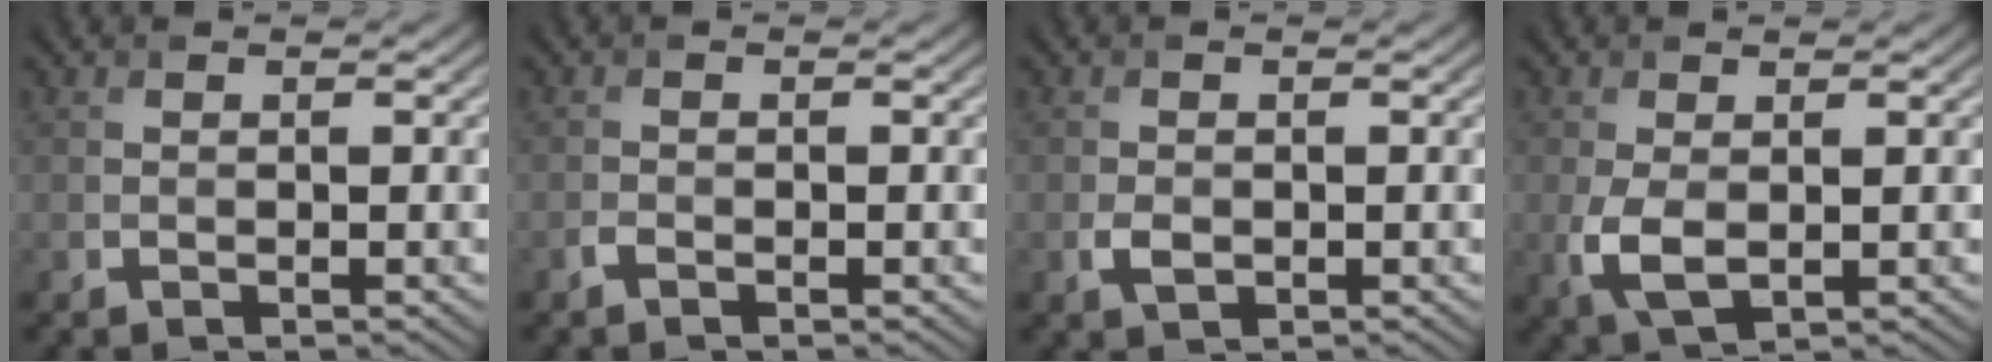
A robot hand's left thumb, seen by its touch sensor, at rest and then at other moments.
{"total": 0.8, "force": [-0.6, 0.2, 0.4], "torque": [-0.009, 0.000, -0.014]}
{"total": 1.6, "force": [-0.4, 1.1, 1.1], "torque": [-0.025, -0.005, -0.007]}
{"total": 3.8, "force": [-0.3, 2.1, 3.2], "torque": [-0.086, -0.011, -0.002]}